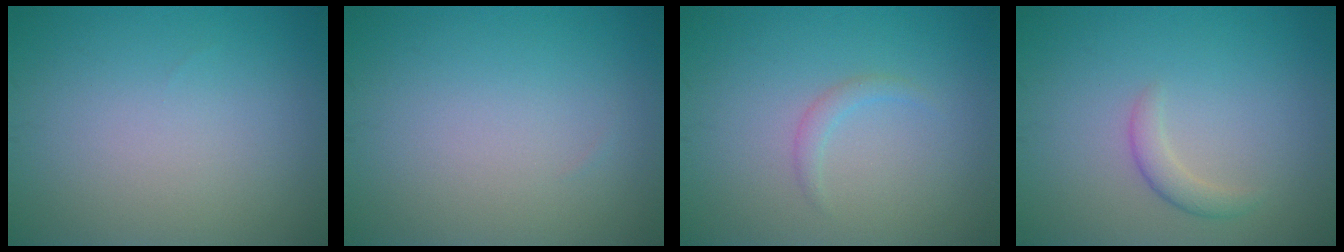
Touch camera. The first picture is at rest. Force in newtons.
{"total": 0.0}
{"total": 1.1, "press": 1.1, "slide": 0.0}
{"total": 1.7, "press": 1.7, "slide": 0.1}